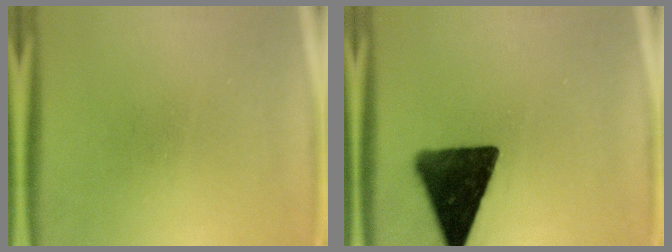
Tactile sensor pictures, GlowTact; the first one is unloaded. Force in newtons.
{"total": 14.6}